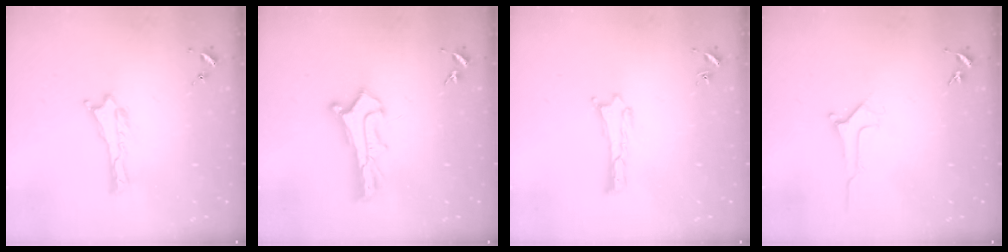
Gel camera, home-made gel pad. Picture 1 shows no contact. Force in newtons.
{"total": 2.6, "press": 2.6, "slide": 0.2}
{"total": 0.0}
{"total": 1.0, "press": 1.0, "slide": 0.0}